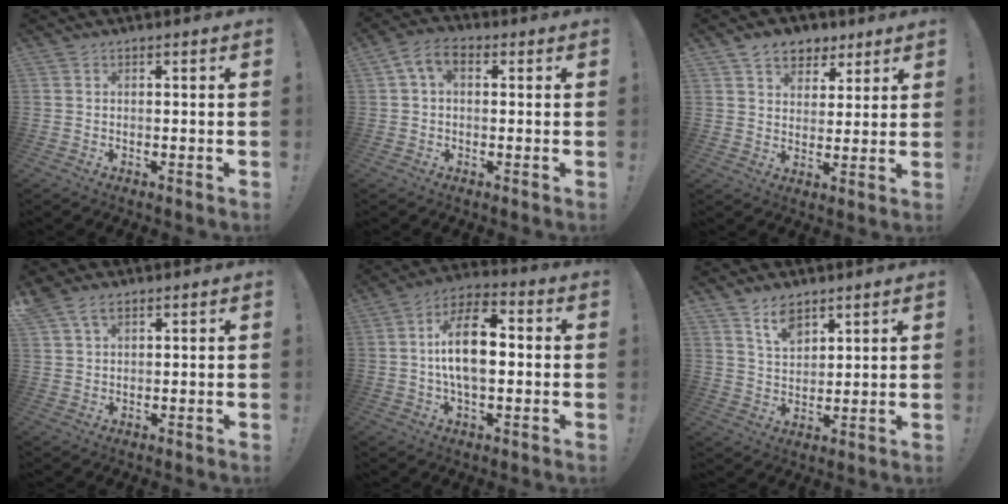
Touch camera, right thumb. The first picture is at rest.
{"total": 5.9, "force": [1.3, 3.7, 4.4], "torque": [-0.077, 0.007, 0.028]}
{"total": 8.4, "force": [5.2, 6.0, 2.5], "torque": [-0.030, -0.031, 0.101]}
{"total": 4.7, "force": [3.0, 2.5, 2.5], "torque": [-0.048, -0.008, 0.060]}
{"total": 14.6, "force": [0.1, 7.6, 12.4], "torque": [-0.210, 0.014, 0.000]}
{"total": 8.0, "force": [6.0, 4.1, 3.4], "torque": [-0.058, -0.034, 0.111]}